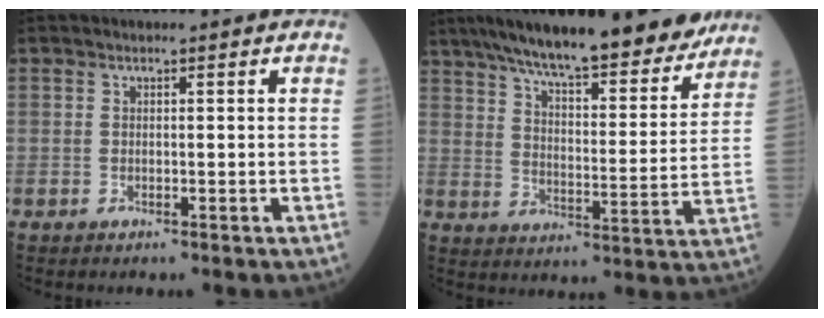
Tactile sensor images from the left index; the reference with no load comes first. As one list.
[{"total": 23.7, "force": [20.0, 4.4, 12.0], "torque": [-0.190, 0.008, 0.279]}]